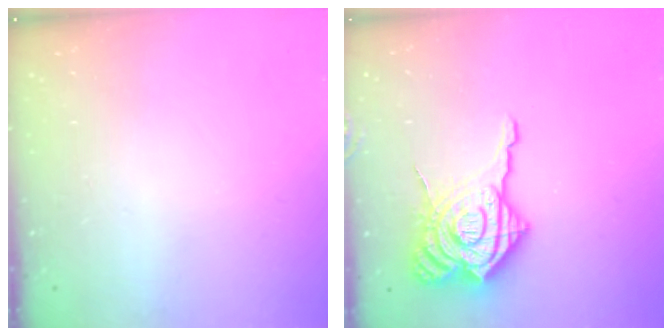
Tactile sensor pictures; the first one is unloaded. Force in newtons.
{"total": 20.1, "press": 20.0, "slide": 2.1}